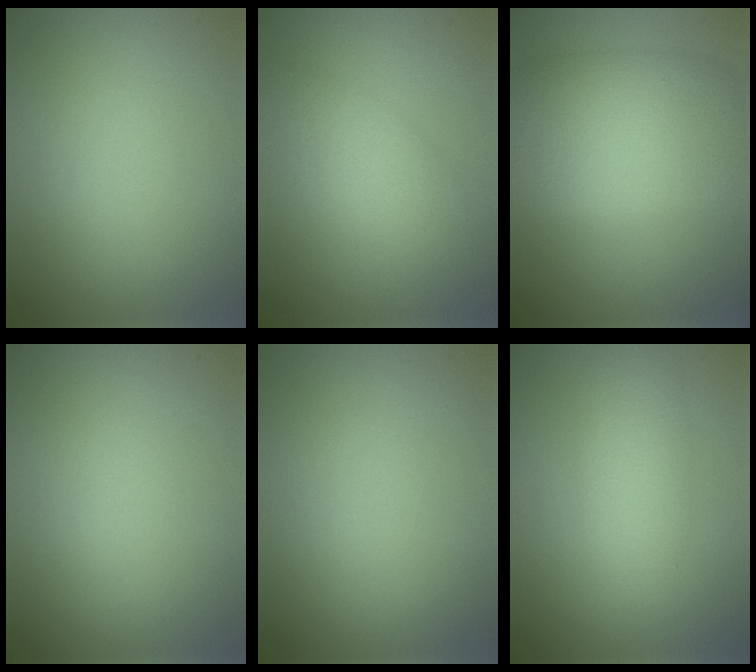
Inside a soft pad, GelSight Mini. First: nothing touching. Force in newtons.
{"total": 3.4, "press": 3.4, "slide": 0.0}
{"total": 9.1, "press": 9.1, "slide": 0.3}
{"total": 0.0}
{"total": 0.0}
{"total": 3.4, "press": 3.4, "slide": 0.0}